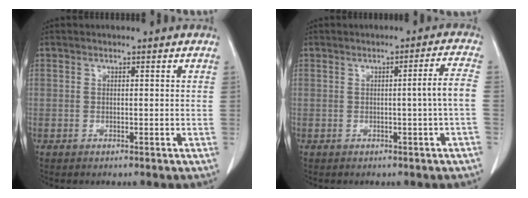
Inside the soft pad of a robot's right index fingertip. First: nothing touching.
{"total": 3.8, "force": [-0.7, -0.9, 3.7], "torque": [-0.050, 0.004, -0.008]}